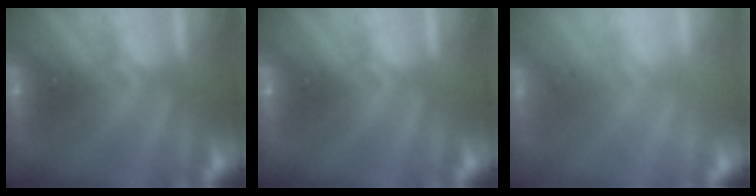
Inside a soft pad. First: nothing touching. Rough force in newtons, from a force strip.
{"total": 0.0}
{"total": 2.1}